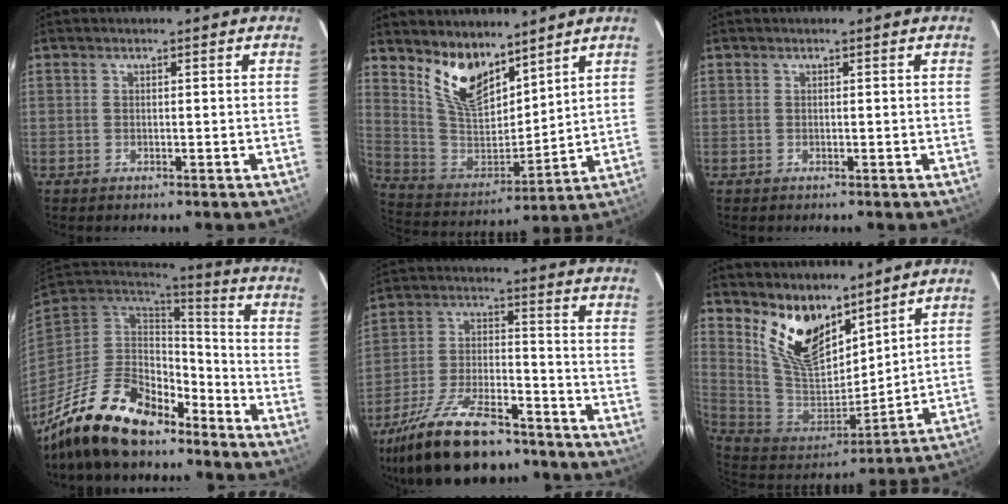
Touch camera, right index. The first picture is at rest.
{"total": 13.6, "force": [9.7, 6.3, 7.3], "torque": [-0.146, -0.006, 0.199]}
{"total": 0.0}
{"total": 19.6, "force": [-14.5, 8.3, 10.4], "torque": [-0.218, -0.023, -0.245]}
{"total": 21.5, "force": [-16.7, 7.7, 11.2], "torque": [-0.222, -0.015, -0.268]}
{"total": 15.5, "force": [10.5, 7.5, 8.6], "torque": [-0.173, -0.008, 0.215]}